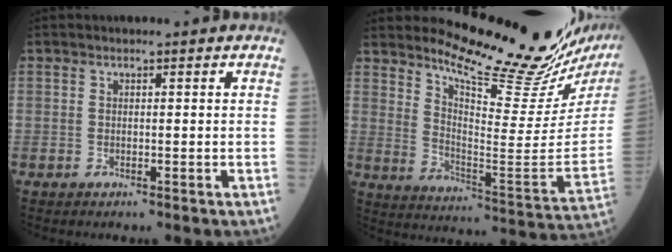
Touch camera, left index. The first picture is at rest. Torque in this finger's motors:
{"motor_torque": [1.01, -1.13, 0.42, 0.04]}